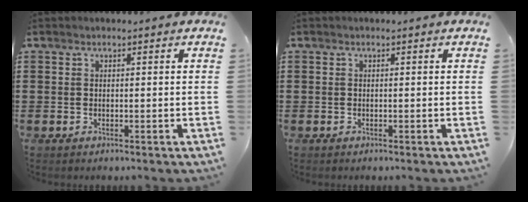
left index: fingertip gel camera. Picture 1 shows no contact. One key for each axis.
{"total": 0.0}